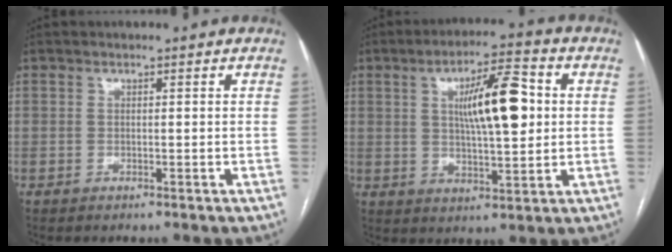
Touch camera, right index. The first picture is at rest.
{"total": 11.4, "force": [2.2, 2.6, 10.9], "torque": [-0.182, 0.013, 0.036]}